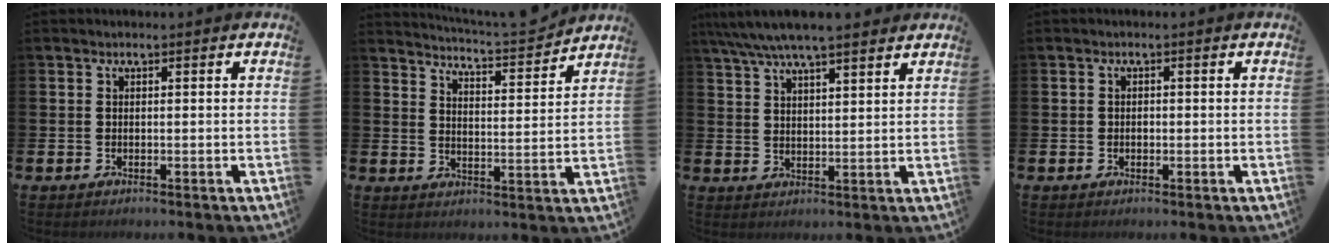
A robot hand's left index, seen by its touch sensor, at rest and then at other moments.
{"total": 5.3, "force": [5.2, -0.4, 0.6], "torque": [-0.021, -0.048, 0.086]}
{"total": 6.7, "force": [6.2, 0.8, 2.4], "torque": [-0.071, -0.013, 0.114]}
{"total": 0.7, "force": [-0.1, 0.7, 0.2], "torque": [0.003, 0.002, -0.005]}